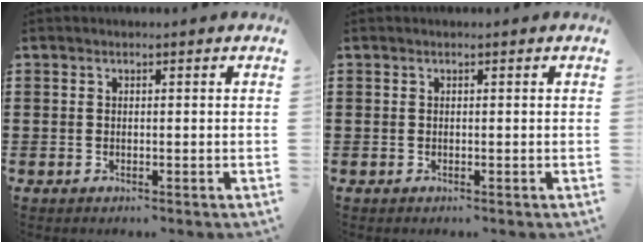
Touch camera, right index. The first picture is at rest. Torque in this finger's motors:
{"motor_torque": [0.00, 0.00, 0.00, -0.01]}